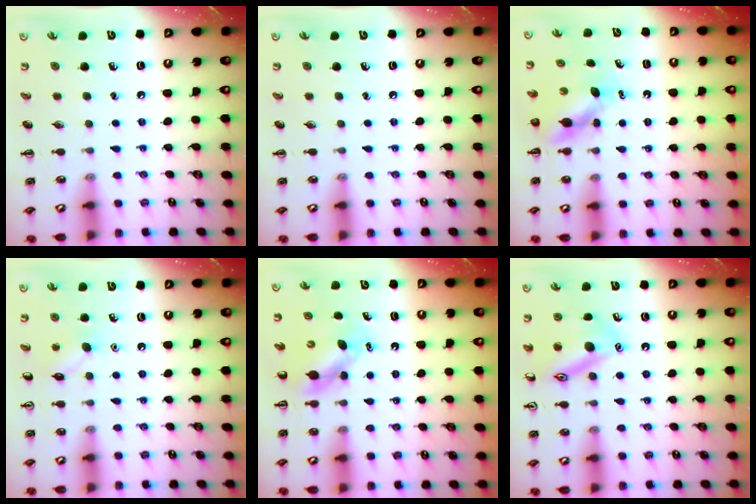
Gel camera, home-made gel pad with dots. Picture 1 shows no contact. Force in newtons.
{"total": 0.0}
{"total": 5.0, "press": 5.0, "slide": 0.3}
{"total": 6.2, "press": 6.0, "slide": 1.6}
{"total": 5.2, "press": 5.1, "slide": 0.5}
{"total": 15.5, "press": 15.4, "slide": 1.4}